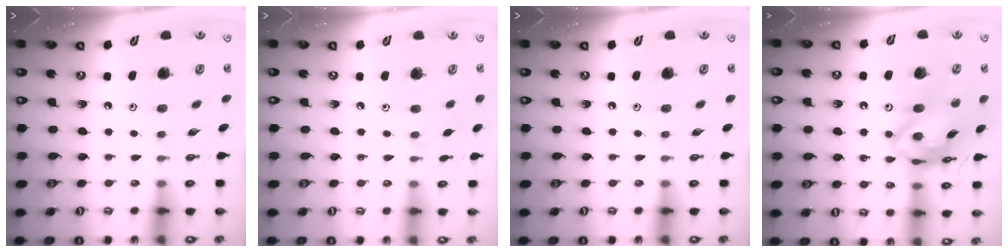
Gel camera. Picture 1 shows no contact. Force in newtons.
{"total": 3.2, "press": 3.2, "slide": 0.5}
{"total": 0.0}
{"total": 14.7, "press": 14.6, "slide": 1.8}